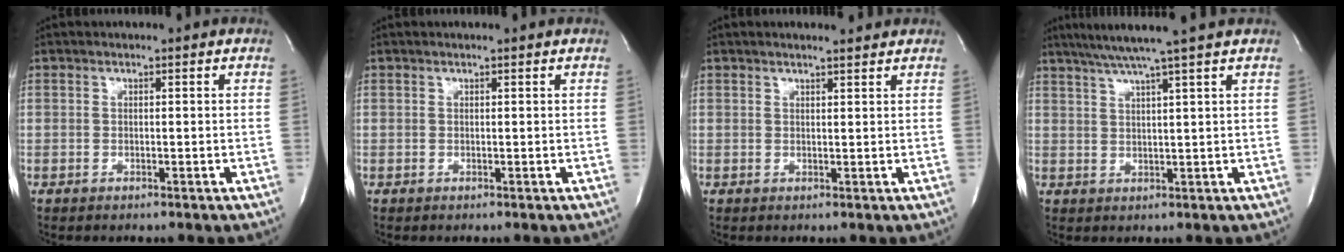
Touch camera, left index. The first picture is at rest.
{"total": 0.8, "force": [0.7, -0.1, 0.3], "torque": [-0.006, 0.003, 0.013]}
{"total": 2.9, "force": [2.7, 0.3, 1.1], "torque": [-0.022, 0.005, 0.034]}
{"total": 7.9, "force": [6.4, -2.0, 4.2], "torque": [-0.064, 0.011, 0.094]}